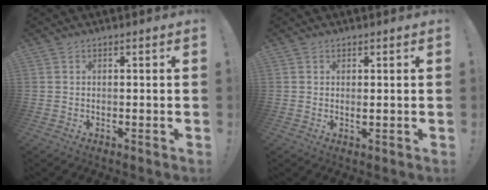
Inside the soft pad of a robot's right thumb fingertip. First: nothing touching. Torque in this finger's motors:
{"motor_torque": [0.09, 0.05, -0.03, 0.17, -0.03]}